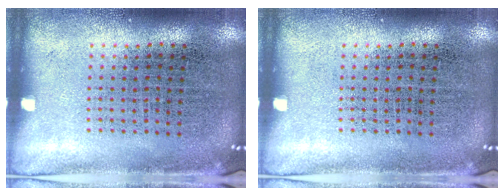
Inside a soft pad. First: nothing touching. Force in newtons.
{"total": 0.0}